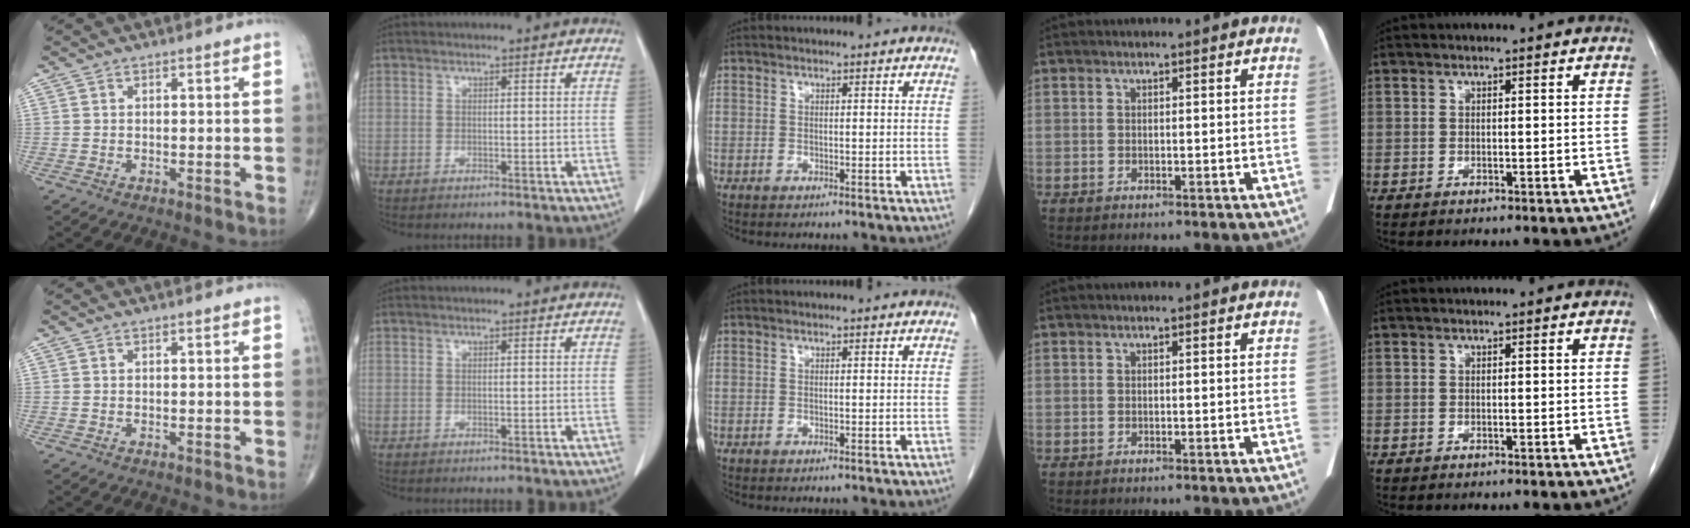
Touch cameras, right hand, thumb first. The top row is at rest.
{}